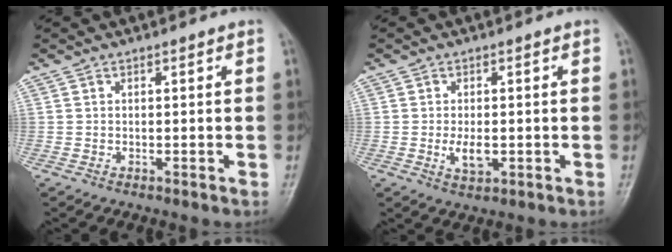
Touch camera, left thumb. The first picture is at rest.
{"total": 3.6, "force": [-0.6, 1.8, 3.0], "torque": [-0.056, -0.006, -0.008]}